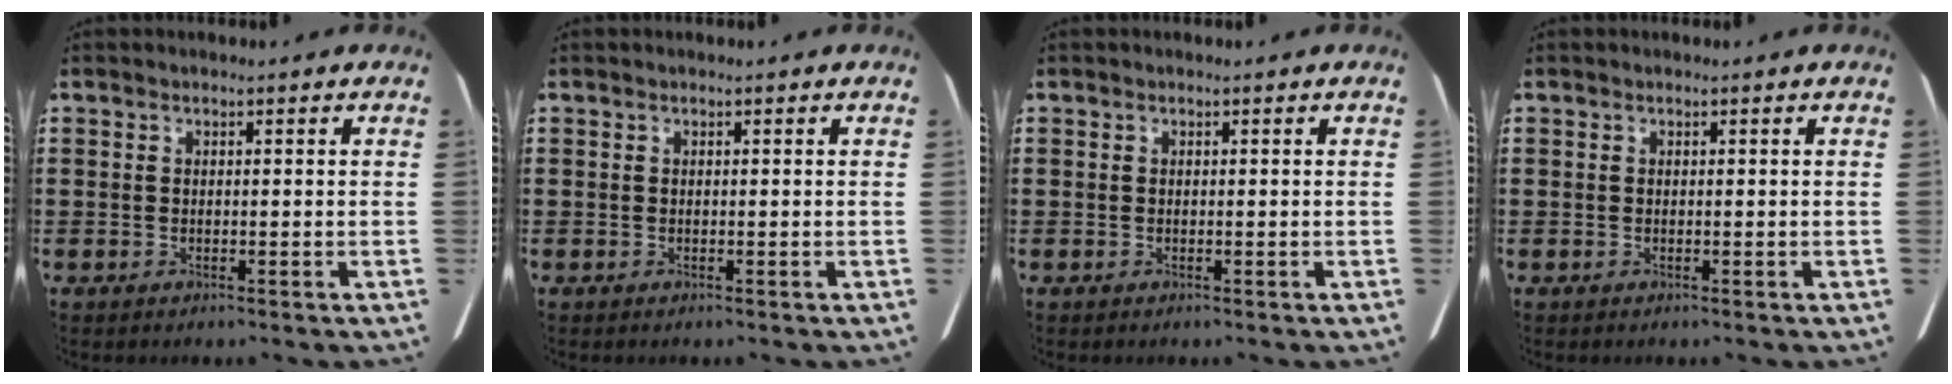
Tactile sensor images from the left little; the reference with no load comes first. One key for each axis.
{"total": 0.0}
{"total": 0.0}
{"total": 0.0}